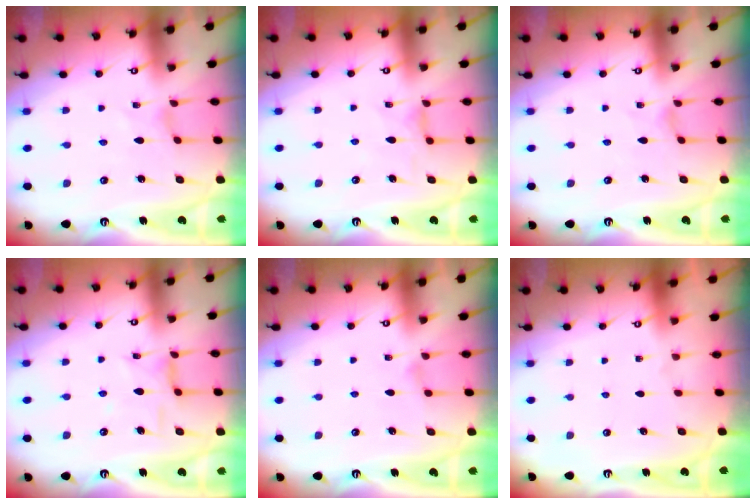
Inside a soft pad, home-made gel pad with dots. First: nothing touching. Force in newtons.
{"total": 1.9, "press": 1.8, "slide": 0.5}
{"total": 0.0}
{"total": 7.0, "press": 7.0, "slide": 0.4}
{"total": 2.1, "press": 2.1, "slide": 0.4}
{"total": 0.0}